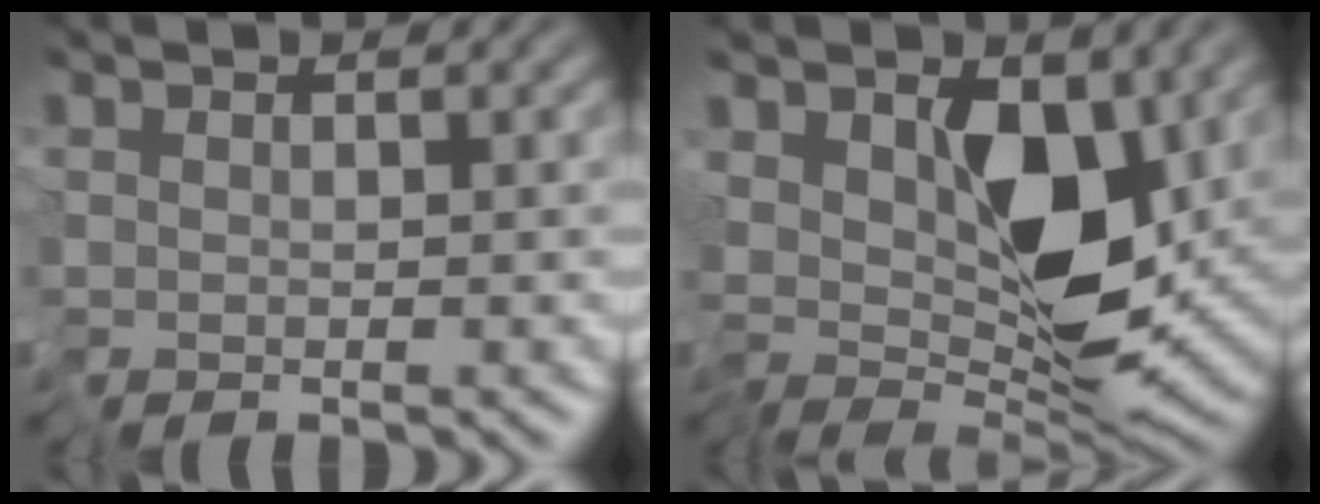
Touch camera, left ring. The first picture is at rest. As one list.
[{"total": 7.7, "force": [1.0, 3.7, 6.7], "torque": [-0.109, -0.019, 0.016]}]